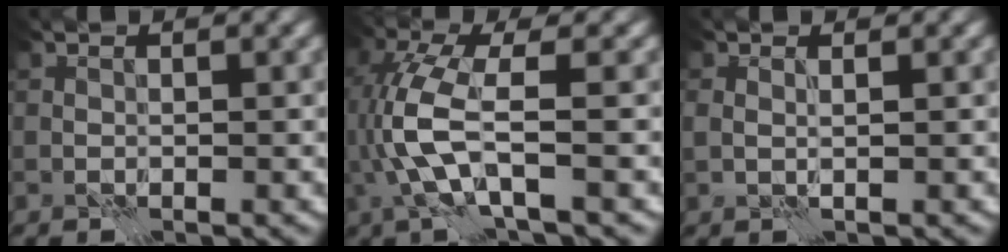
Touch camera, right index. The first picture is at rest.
{"total": 5.9, "force": [-0.8, 1.6, 5.7], "torque": [-0.150, 0.007, -0.018]}
{"total": 1.1, "force": [1.0, -0.4, 0.3], "torque": [-0.003, 0.001, 0.021]}